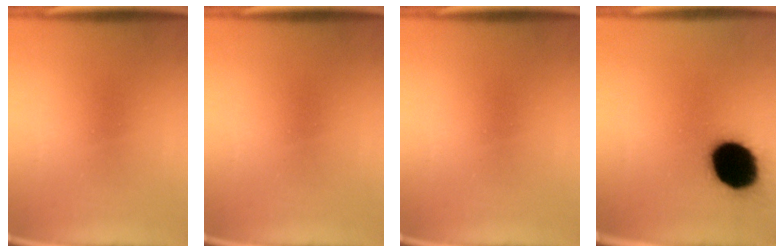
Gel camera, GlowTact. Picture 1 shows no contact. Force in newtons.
{"total": 0.0}
{"total": 0.0}
{"total": 19.4}